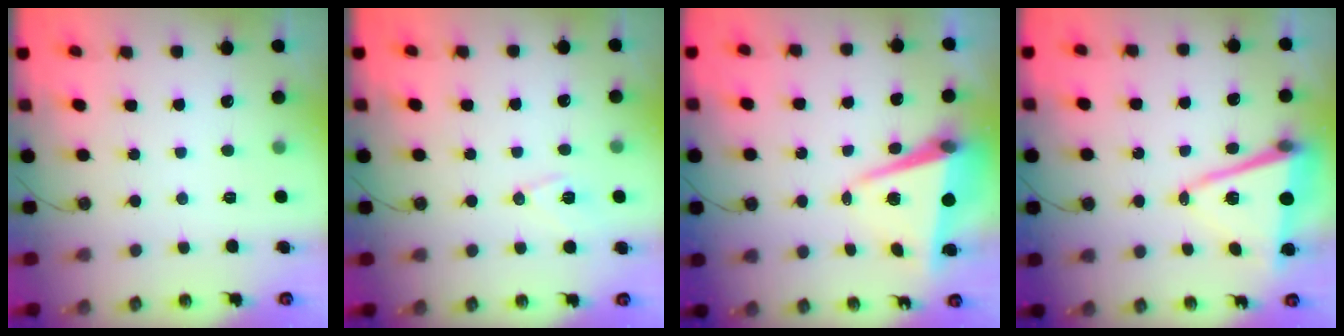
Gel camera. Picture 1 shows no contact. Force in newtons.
{"total": 7.4, "press": 6.7, "slide": 3.2}
{"total": 7.9, "press": 7.6, "slide": 2.0}
{"total": 11.1, "press": 10.7, "slide": 3.0}